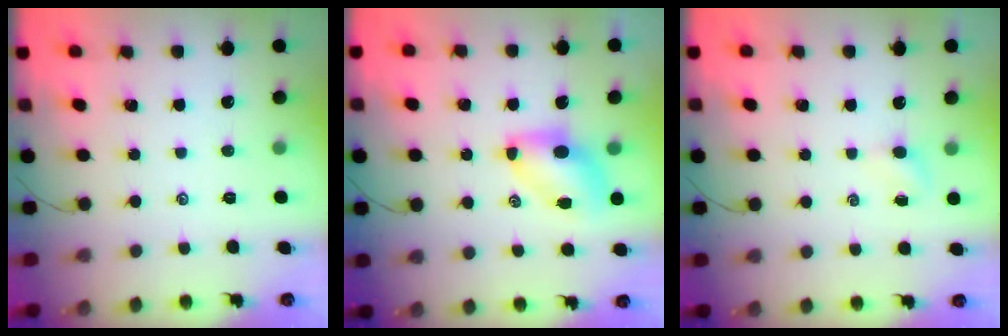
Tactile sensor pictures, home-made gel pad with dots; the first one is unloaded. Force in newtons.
{"total": 7.8, "press": 7.7, "slide": 1.3}
{"total": 2.9, "press": 2.7, "slide": 1.1}